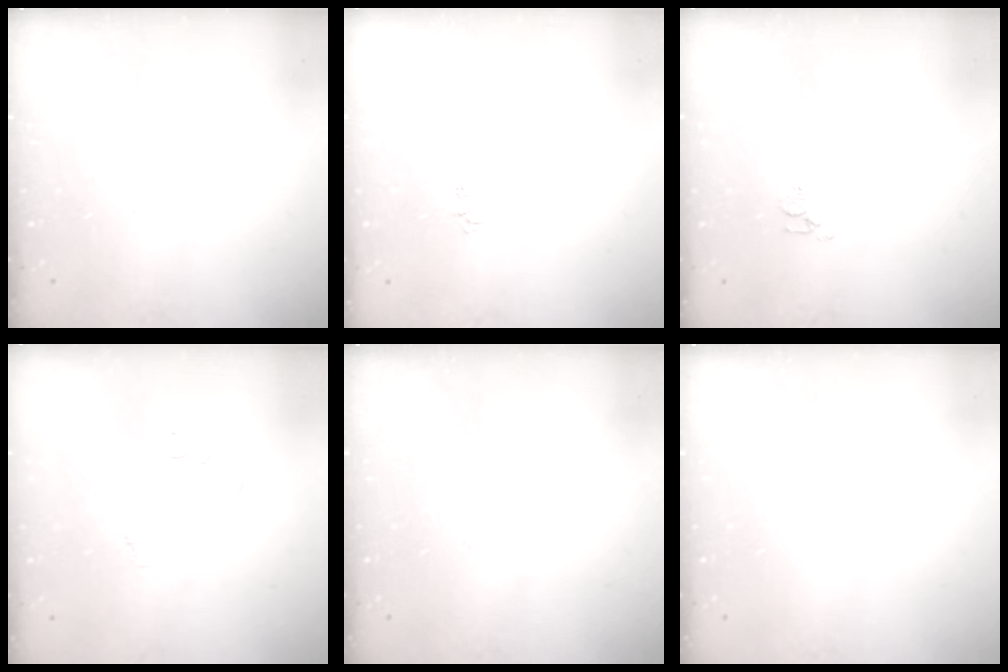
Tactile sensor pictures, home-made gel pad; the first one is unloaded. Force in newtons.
{"total": 4.3, "press": 4.3, "slide": 0.5}
{"total": 5.5, "press": 5.5, "slide": 0.4}
{"total": 1.1, "press": 1.1, "slide": 0.3}
{"total": 0.0}
{"total": 0.0}